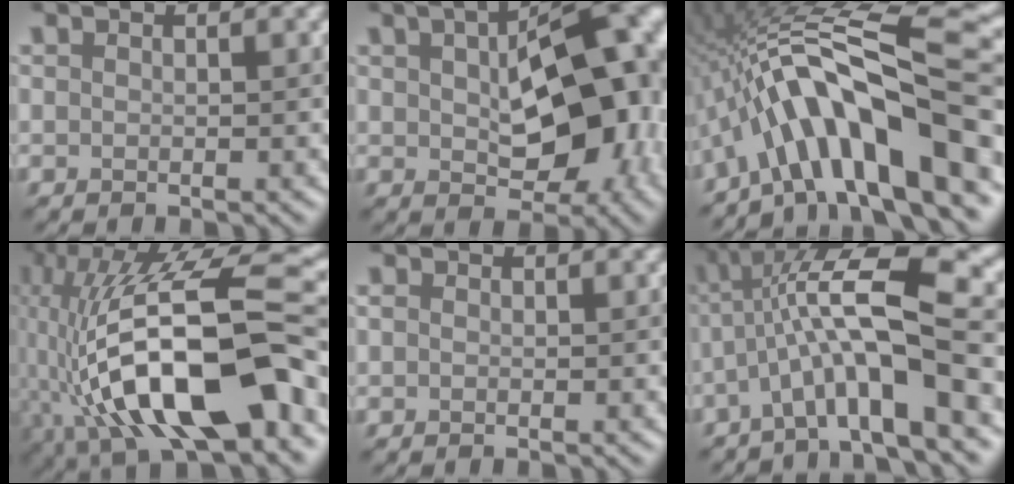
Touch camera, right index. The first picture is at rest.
{"total": 13.5, "force": [0.1, 7.5, 11.2], "torque": [-0.149, -0.003, 0.017]}
{"total": 13.9, "force": [-4.6, 3.2, 12.7], "torque": [-0.195, 0.038, -0.073]}
{"total": 16.8, "force": [-3.9, 6.4, 15.0], "torque": [-0.260, 0.031, -0.073]}
{"total": 0.7, "force": [0.1, 0.6, 0.3], "torque": [-0.007, 0.000, -0.003]}
{"total": 10.7, "force": [-1.6, 2.6, 10.3], "torque": [-0.176, 0.028, -0.034]}